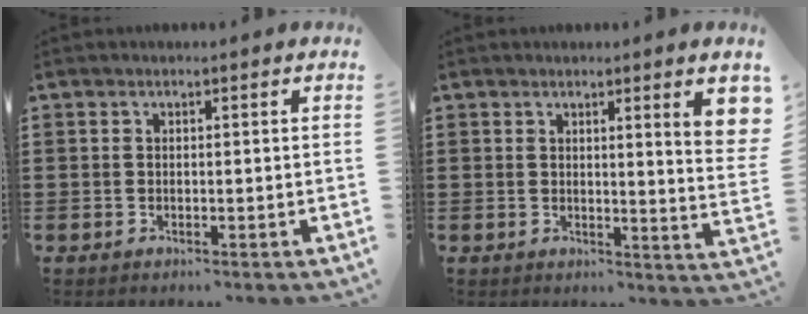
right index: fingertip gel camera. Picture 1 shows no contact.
{"total": 5.2, "force": [2.1, 0.4, 4.8], "torque": [-0.069, -0.012, 0.030]}